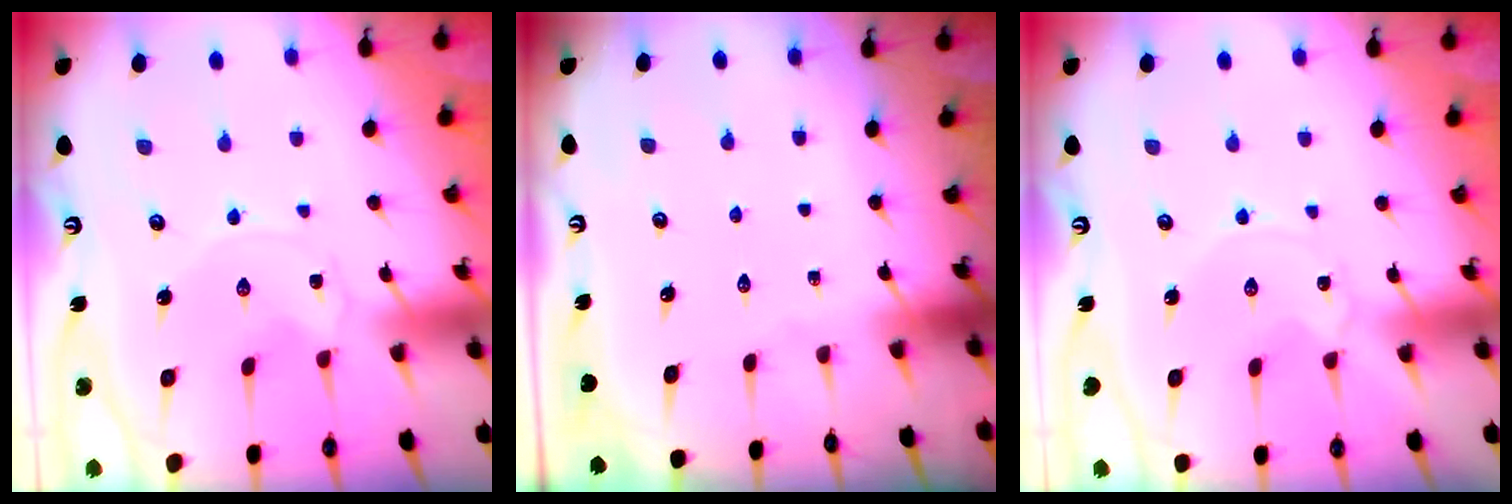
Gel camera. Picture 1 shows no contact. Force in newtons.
{"total": 0.0}
{"total": 1.3, "press": 1.3, "slide": 0.3}